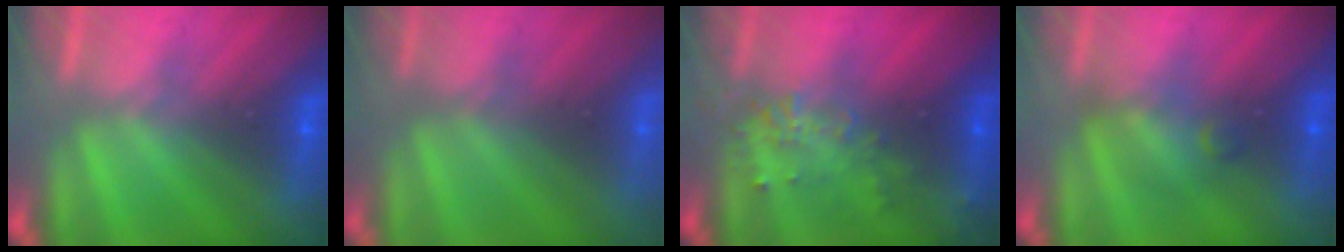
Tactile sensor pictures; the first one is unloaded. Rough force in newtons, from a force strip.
{"total": 3.0}
{"total": 3.2}
{"total": 2.4}